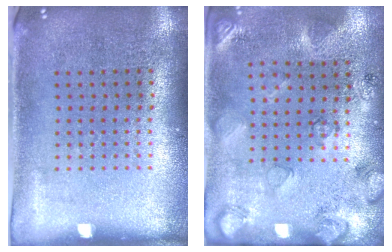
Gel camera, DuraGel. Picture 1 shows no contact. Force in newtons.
{"total": 2.5, "press": 2.0, "slide": 1.5}